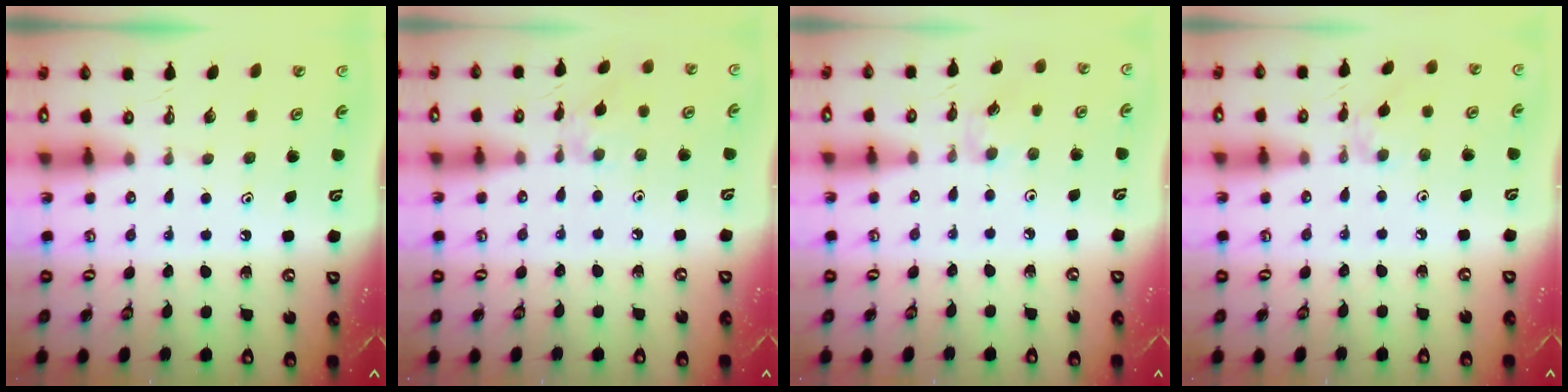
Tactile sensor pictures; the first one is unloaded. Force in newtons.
{"total": 3.4, "press": 3.4, "slide": 0.5}
{"total": 2.9, "press": 2.8, "slide": 0.5}
{"total": 2.4, "press": 2.3, "slide": 0.5}